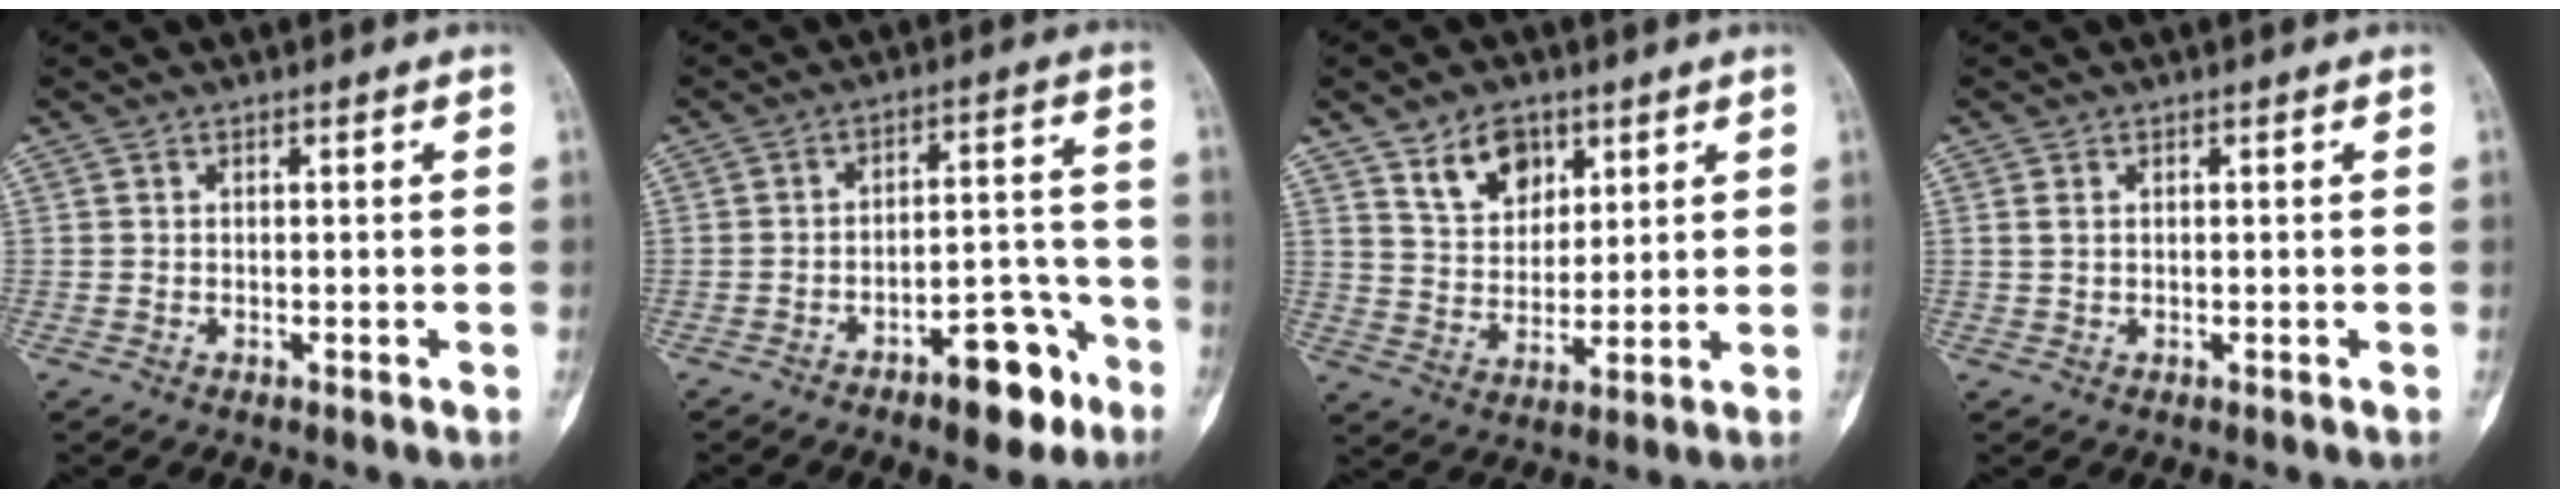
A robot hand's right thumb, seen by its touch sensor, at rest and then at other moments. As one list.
[{"total": 10.8, "force": [-6.4, 4.6, 7.3], "torque": [-0.080, 0.055, -0.089]}, {"total": 9.1, "force": [5.1, 6.0, 4.5], "torque": [-0.050, -0.032, 0.097]}, {"total": 1.3, "force": [0.3, 0.9, 0.9], "torque": [-0.018, 0.002, 0.007]}]